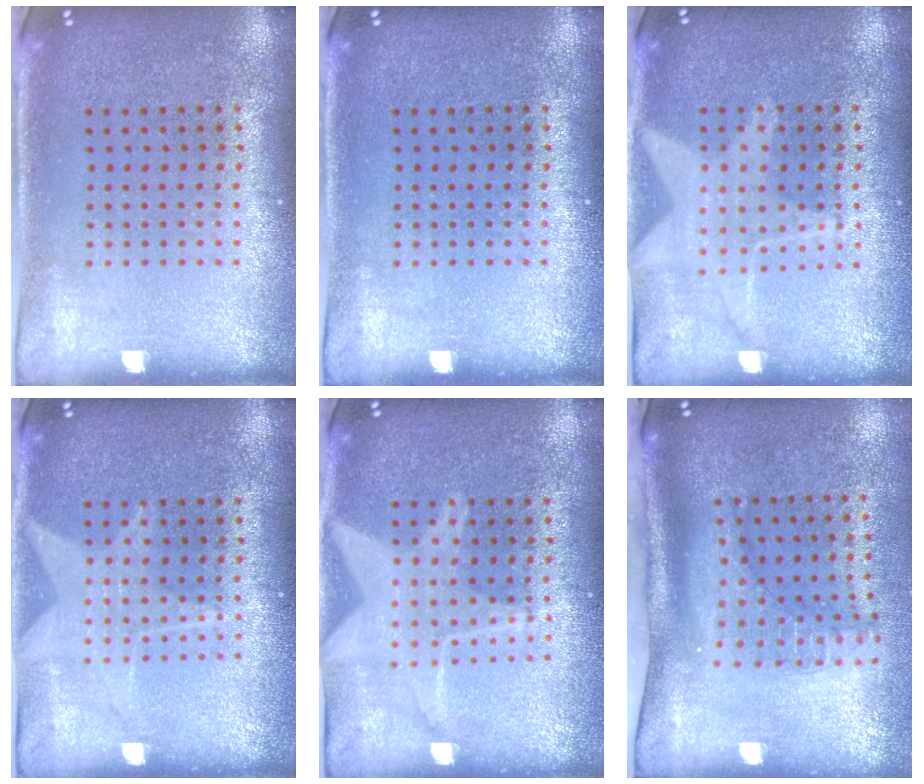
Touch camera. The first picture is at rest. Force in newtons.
{"total": 0.0}
{"total": 1.3, "press": 1.3, "slide": 0.2}
{"total": 1.8, "press": 1.8, "slide": 0.3}
{"total": 3.0, "press": 3.0, "slide": 0.4}
{"total": 2.1, "press": 1.4, "slide": 1.6}